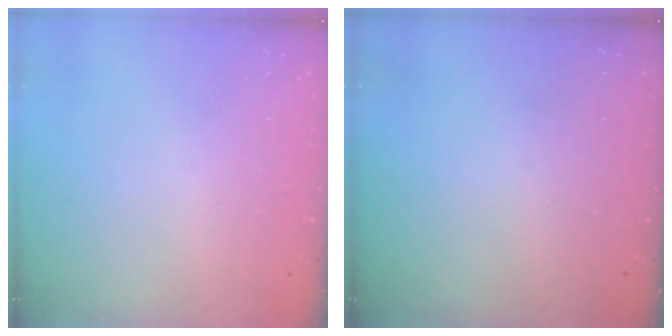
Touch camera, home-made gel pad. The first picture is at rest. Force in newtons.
{"total": 0.0}